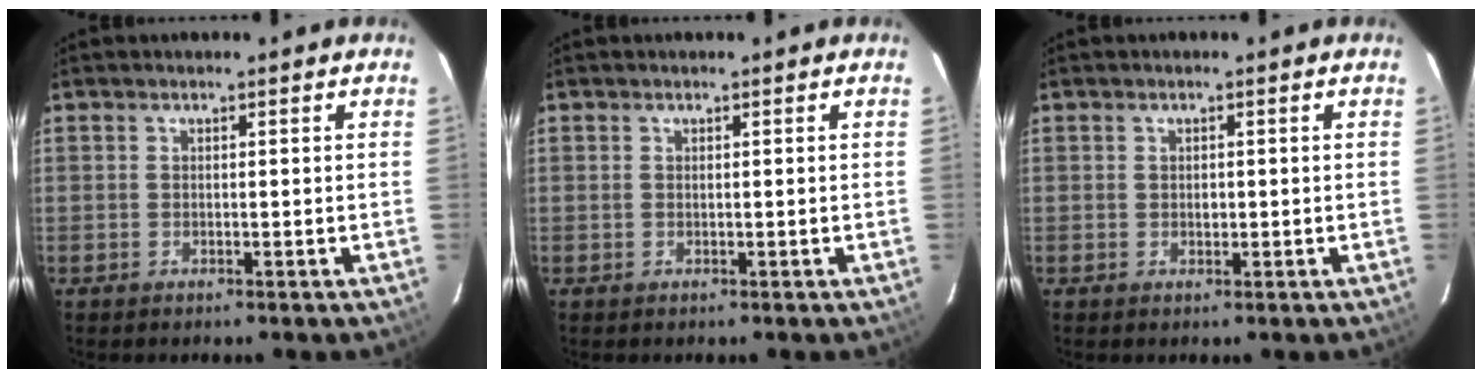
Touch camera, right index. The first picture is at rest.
{"total": 0.0}
{"total": 1.0, "force": [0.1, 0.8, 0.5], "torque": [-0.008, 0.002, 0.004]}